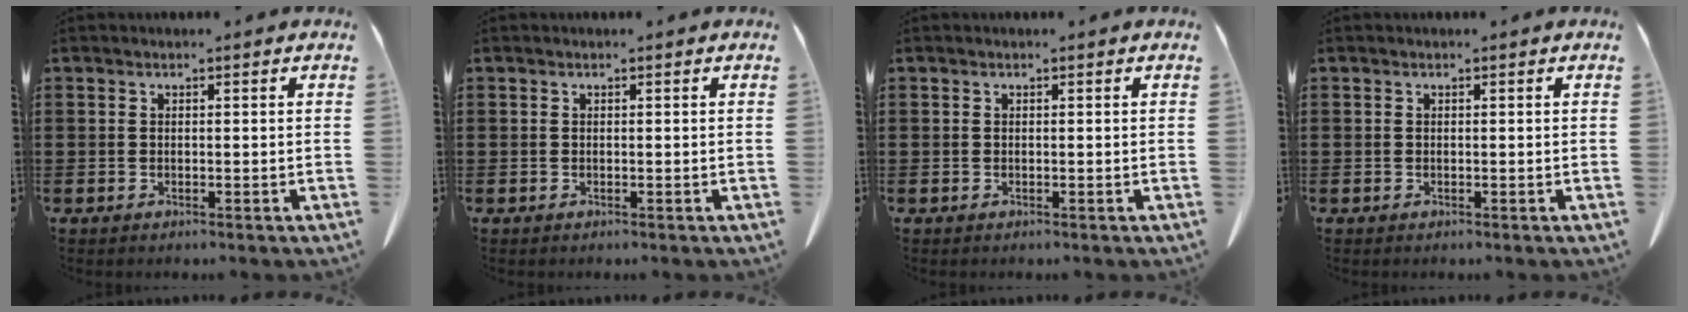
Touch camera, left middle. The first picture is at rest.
{"total": 0.0}
{"total": 0.0}
{"total": 0.0}